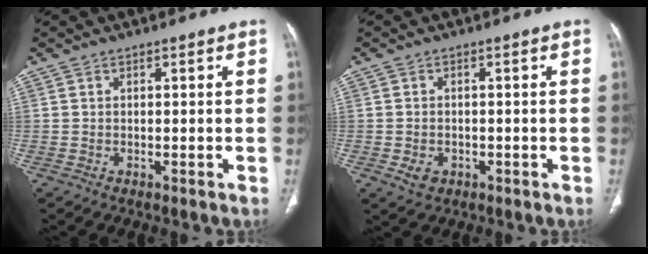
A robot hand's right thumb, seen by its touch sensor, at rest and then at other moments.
{"total": 3.1, "force": [-1.0, 2.4, 1.6], "torque": [-0.024, 0.004, -0.008]}